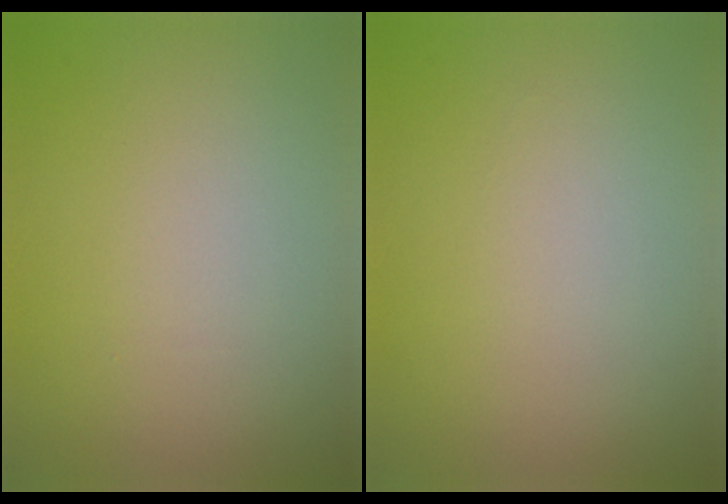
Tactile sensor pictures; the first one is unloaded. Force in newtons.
{"total": 0.0}